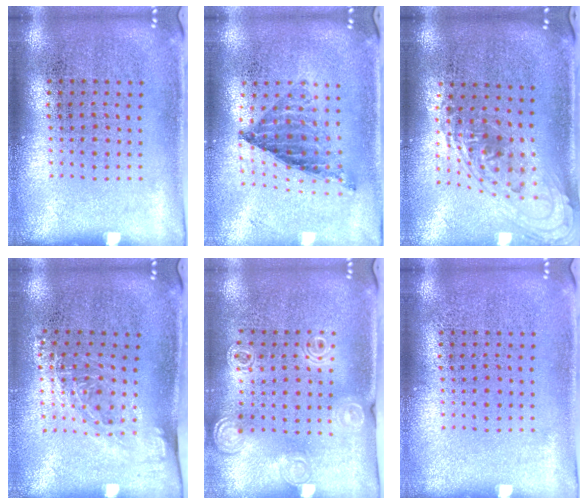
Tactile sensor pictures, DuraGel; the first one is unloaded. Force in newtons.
{"total": 0.8, "press": 0.8, "slide": 0.0}
{"total": 1.5, "press": 1.3, "slide": 0.7}
{"total": 1.3, "press": 0.9, "slide": 0.9}
{"total": 1.4, "press": 1.4, "slide": 0.1}
{"total": 0.0}